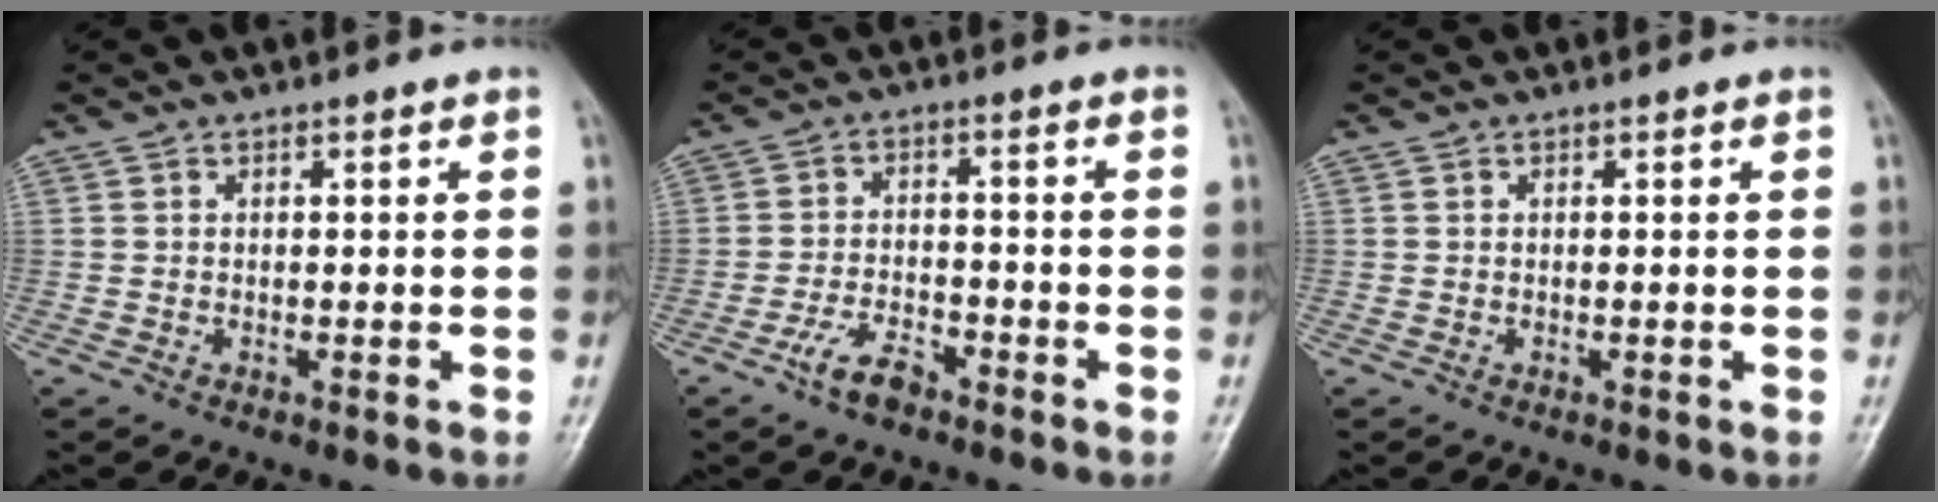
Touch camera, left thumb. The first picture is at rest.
{"total": 5.2, "force": [-3.6, 2.1, 3.1], "torque": [-0.064, 0.021, -0.068]}
{"total": 0.0}